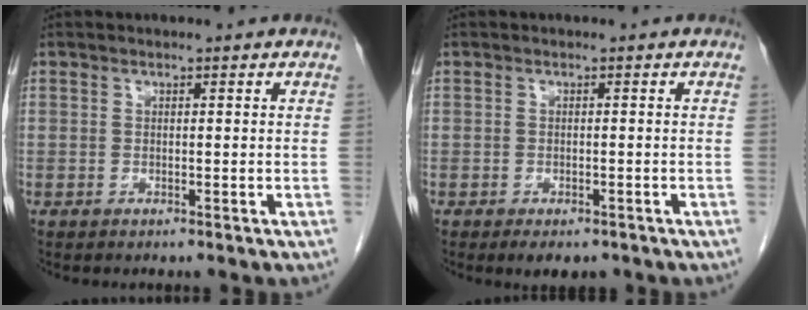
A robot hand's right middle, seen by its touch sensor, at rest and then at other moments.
{"total": 3.8, "force": [-2.7, 1.8, 1.9], "torque": [-0.019, -0.003, -0.032]}